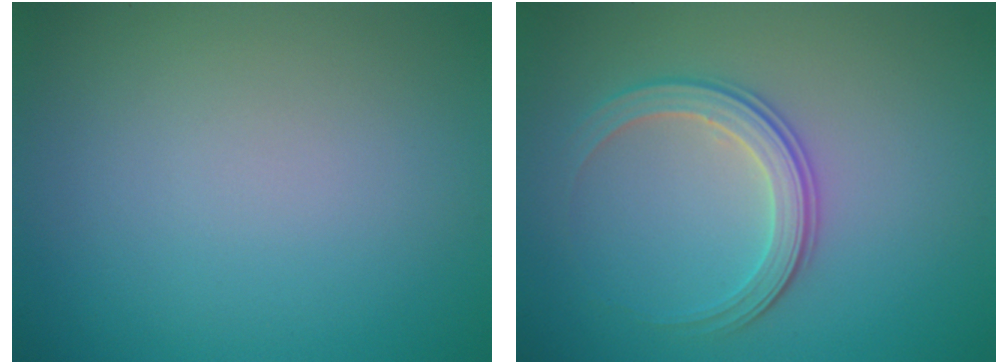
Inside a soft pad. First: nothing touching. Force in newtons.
{"total": 2.9, "press": 2.7, "slide": 1.0}